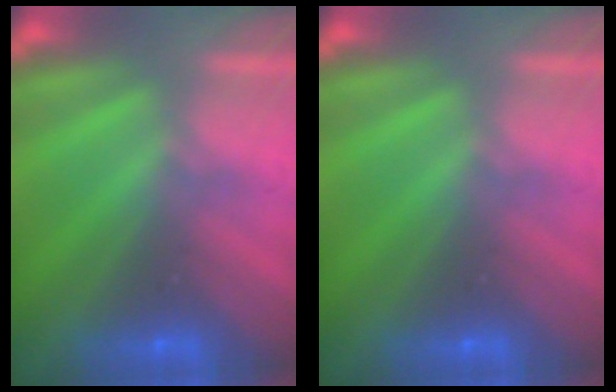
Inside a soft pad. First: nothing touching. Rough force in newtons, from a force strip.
{"total": 0.0}